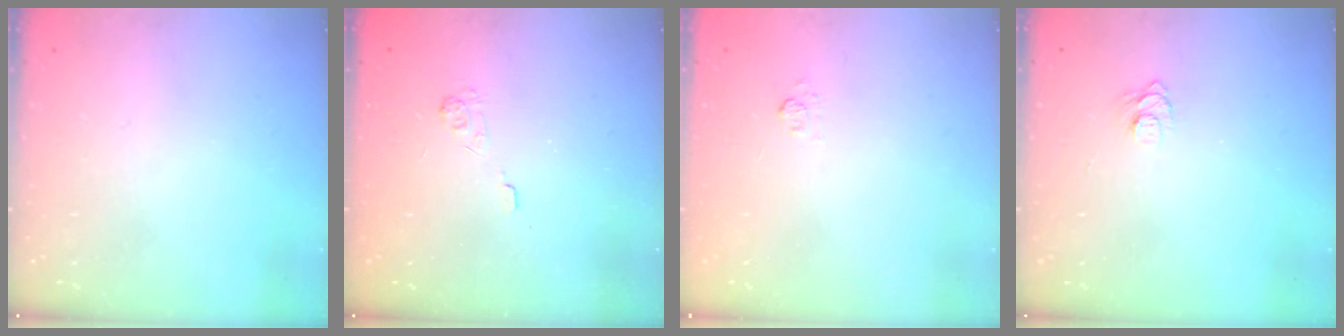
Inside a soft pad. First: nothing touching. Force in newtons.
{"total": 2.1, "press": 1.5, "slide": 1.4}
{"total": 5.2, "press": 5.1, "slide": 1.2}
{"total": 5.8, "press": 5.7, "slide": 0.7}